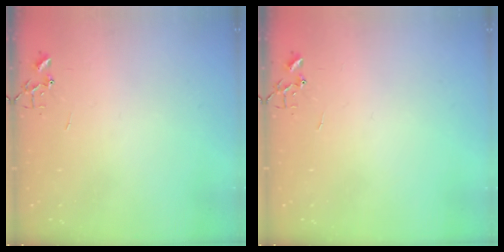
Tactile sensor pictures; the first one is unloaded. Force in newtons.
{"total": 0.0}